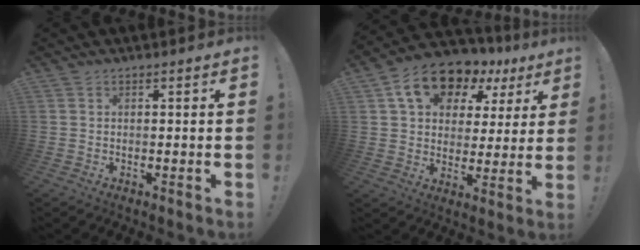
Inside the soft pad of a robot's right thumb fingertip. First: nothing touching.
{"total": 15.1, "force": [8.9, 9.5, 7.6], "torque": [-0.125, -0.048, 0.160]}